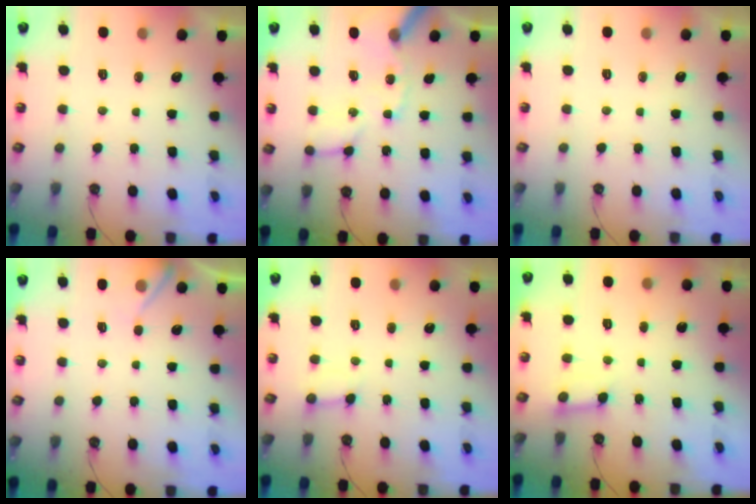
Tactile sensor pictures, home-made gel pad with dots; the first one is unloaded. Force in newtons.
{"total": 13.6, "press": 13.5, "slide": 1.8}
{"total": 0.0}
{"total": 4.6, "press": 4.6, "slide": 0.7}
{"total": 2.6, "press": 2.6, "slide": 0.3}
{"total": 3.7, "press": 3.7, "slide": 0.3}